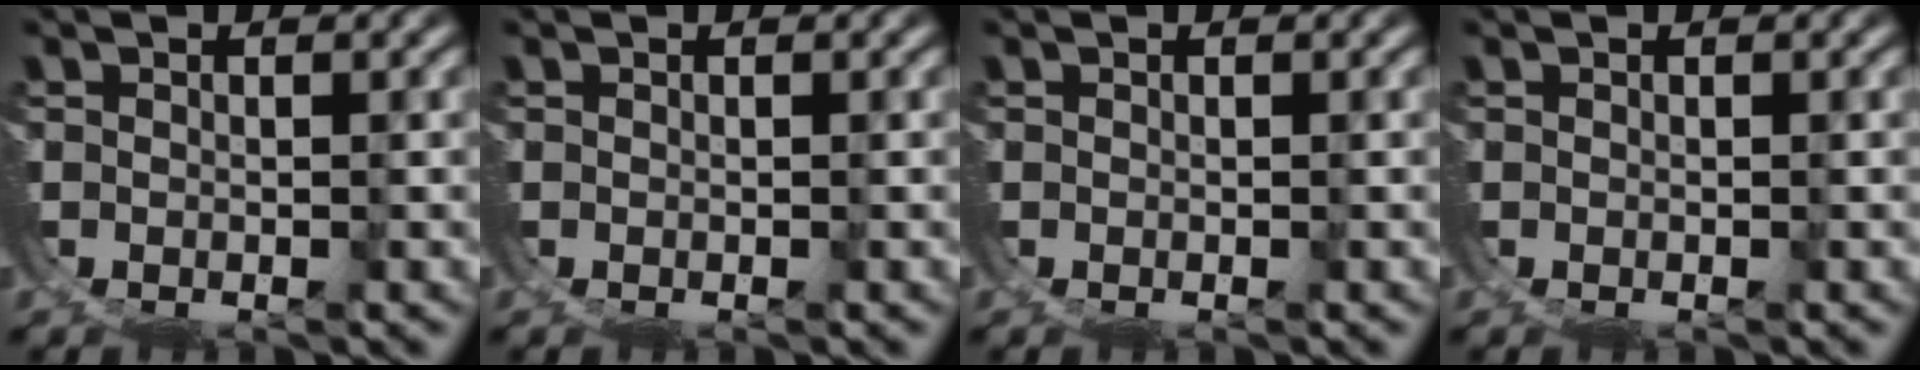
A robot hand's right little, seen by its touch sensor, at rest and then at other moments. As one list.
[{"total": 0.0}, {"total": 0.0}, {"total": 0.0}]